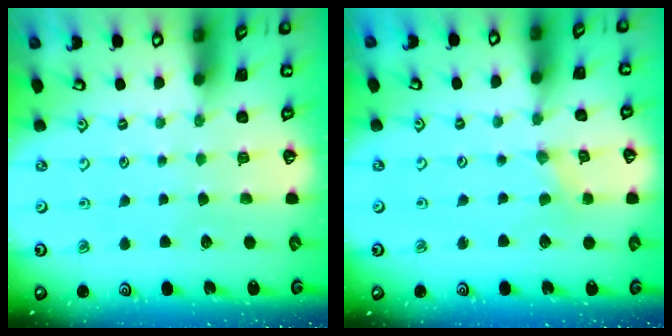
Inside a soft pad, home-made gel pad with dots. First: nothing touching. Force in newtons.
{"total": 0.0}